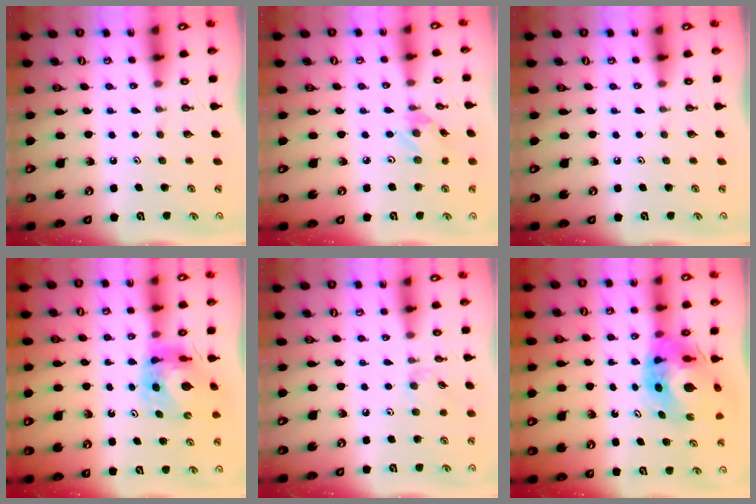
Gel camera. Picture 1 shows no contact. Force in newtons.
{"total": 1.5, "press": 1.5, "slide": 0.0}
{"total": 0.0}
{"total": 9.5, "press": 9.5, "slide": 0.9}
{"total": 4.0, "press": 4.0, "slide": 0.6}
{"total": 11.2, "press": 11.1, "slide": 1.5}